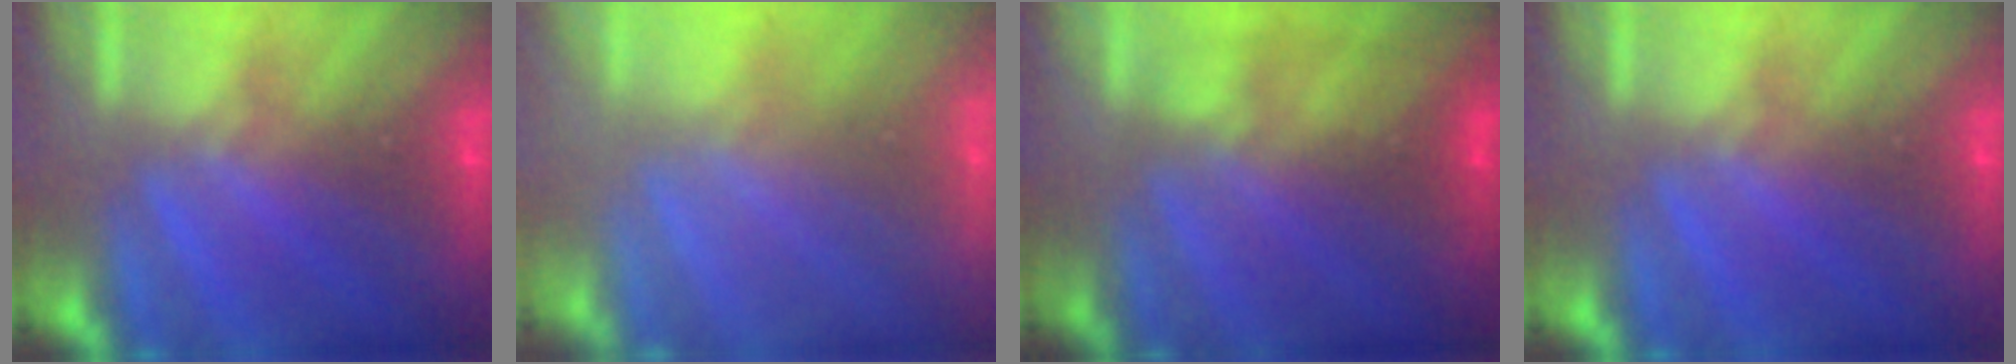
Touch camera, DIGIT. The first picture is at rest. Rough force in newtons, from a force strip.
{"total": 8.3}
{"total": 3.6}
{"total": 0.0}